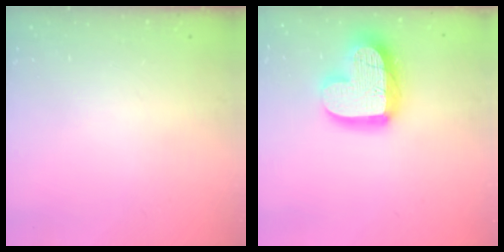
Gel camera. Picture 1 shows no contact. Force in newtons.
{"total": 18.6, "press": 18.6, "slide": 1.4}